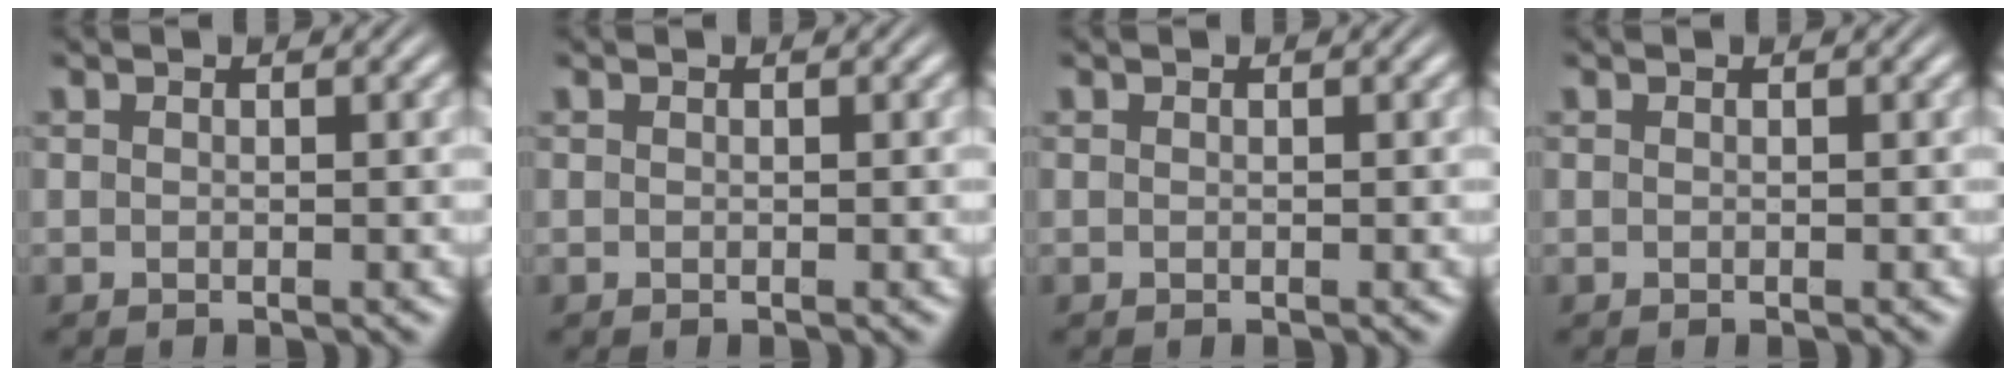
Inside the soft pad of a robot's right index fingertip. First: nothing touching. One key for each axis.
{"total": 0.0}
{"total": 0.0}
{"total": 0.0}